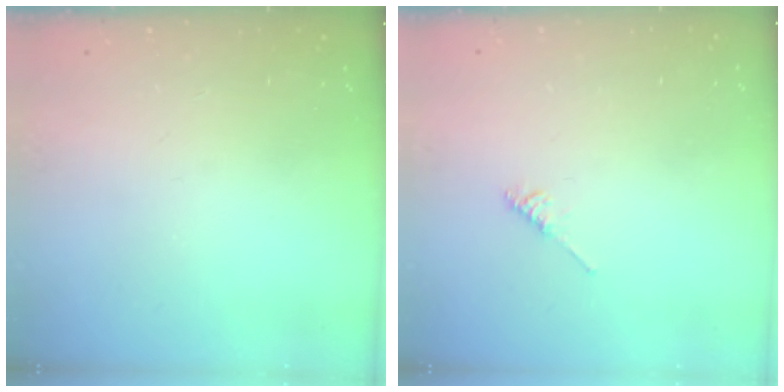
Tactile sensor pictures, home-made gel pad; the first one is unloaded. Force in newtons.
{"total": 3.3, "press": 3.2, "slide": 0.6}